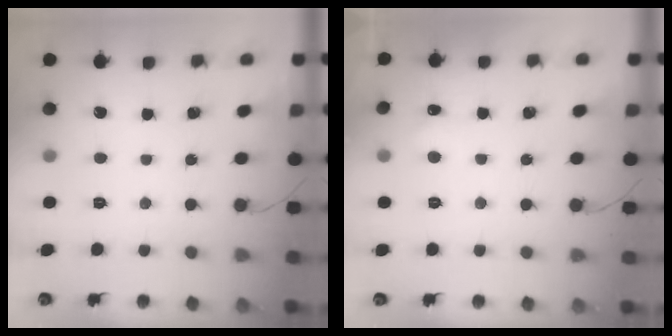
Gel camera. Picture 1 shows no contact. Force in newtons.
{"total": 4.4, "press": 4.2, "slide": 1.2}